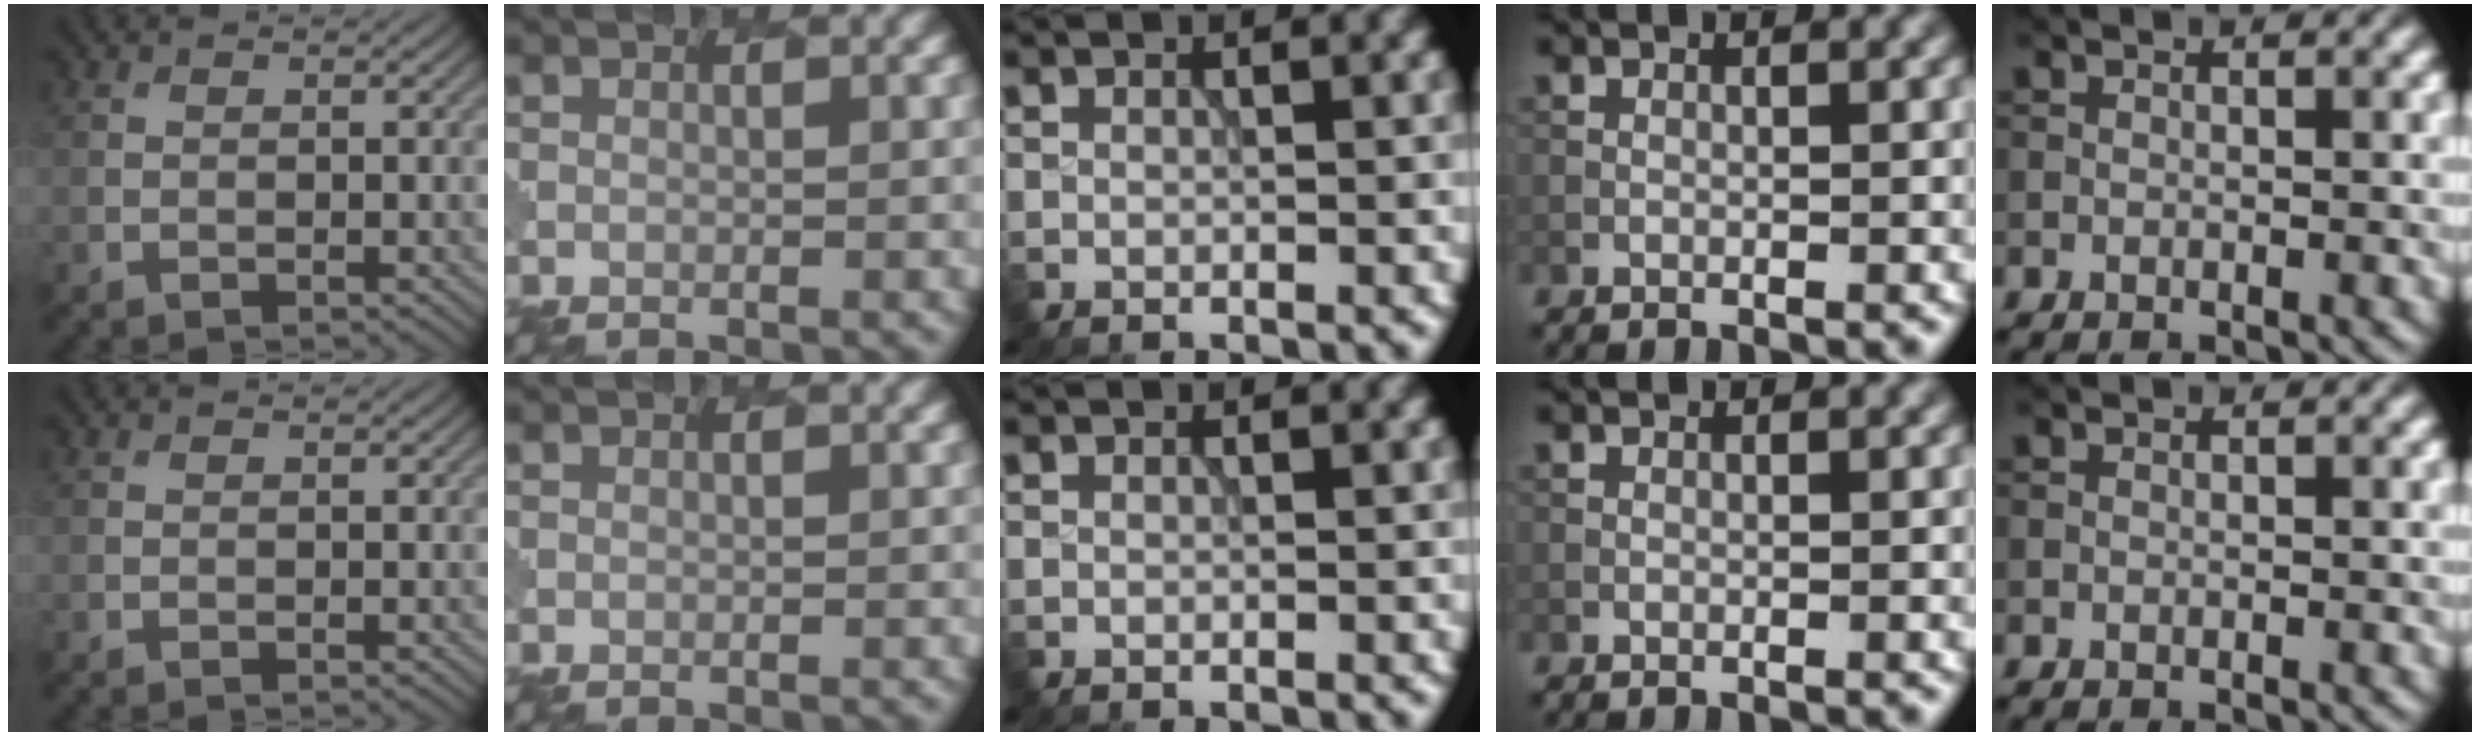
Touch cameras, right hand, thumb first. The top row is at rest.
{}